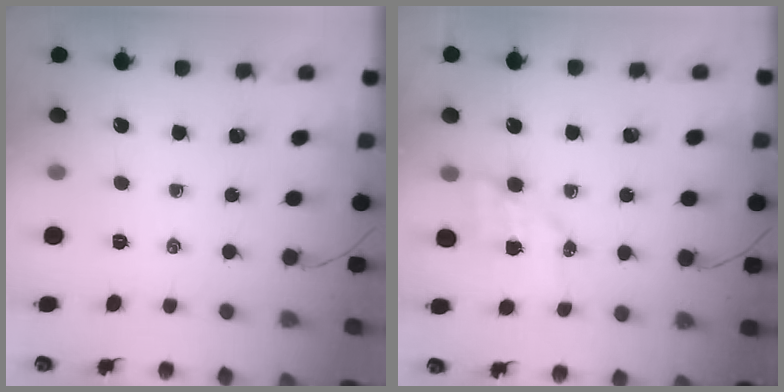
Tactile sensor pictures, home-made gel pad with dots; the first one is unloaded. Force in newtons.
{"total": 4.9, "press": 4.8, "slide": 0.7}